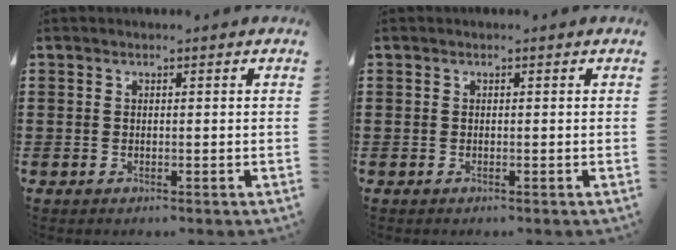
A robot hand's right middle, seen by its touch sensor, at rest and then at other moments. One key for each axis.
{"total": 0.0}